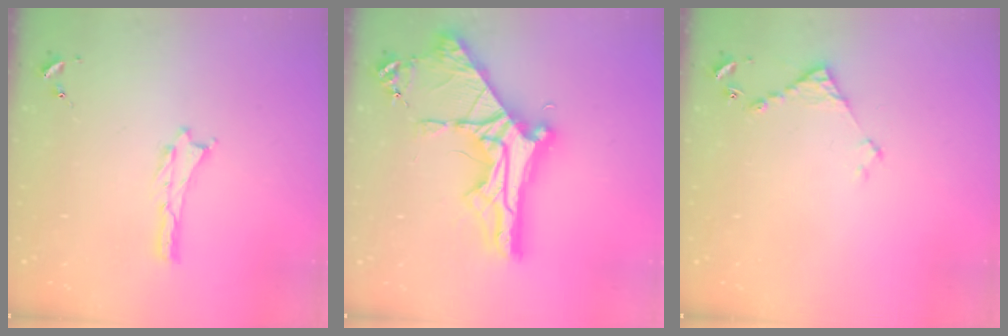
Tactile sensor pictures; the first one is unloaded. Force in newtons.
{"total": 12.0, "press": 12.0, "slide": 1.3}
{"total": 3.7, "press": 3.7, "slide": 0.3}